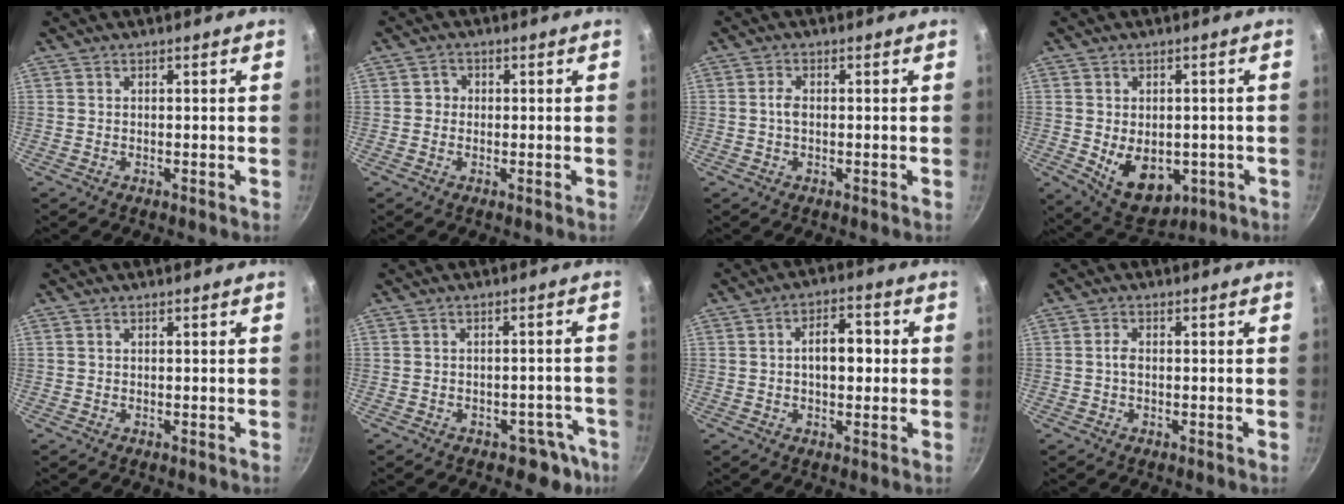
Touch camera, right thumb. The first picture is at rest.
{"total": 1.9, "force": [-0.1, 1.8, 0.7], "torque": [0.003, 0.006, -0.006]}
{"total": 1.8, "force": [-0.1, 1.1, 1.5], "torque": [-0.028, 0.001, -0.005]}
{"total": 11.1, "force": [-2.6, 7.4, 7.8], "torque": [-0.098, -0.005, -0.019]}
{"total": 0.0}
{"total": 5.5, "force": [-3.8, 3.4, 2.1], "torque": [-0.006, 0.038, -0.046]}
{"total": 7.4, "force": [0.4, 4.2, 6.0], "torque": [-0.075, 0.016, 0.000]}
{"total": 1.5, "force": [-0.2, 0.9, 1.2], "torque": [-0.020, 0.003, -0.005]}